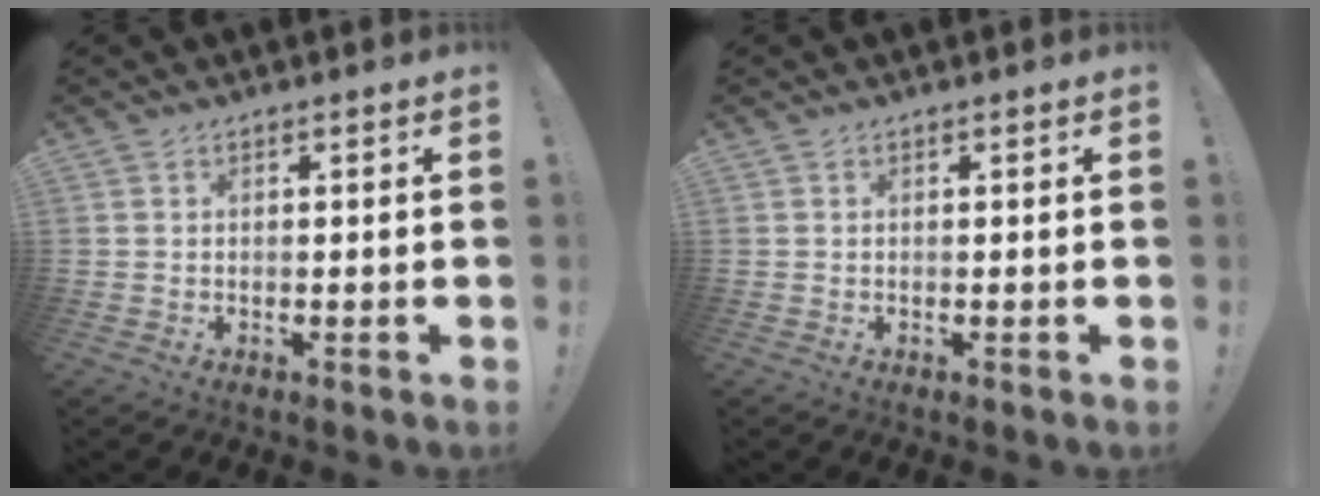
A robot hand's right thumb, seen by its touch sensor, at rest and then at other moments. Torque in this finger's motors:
{"motor_torque": [-0.04, 0.04, -0.03, -0.03, 0.00]}